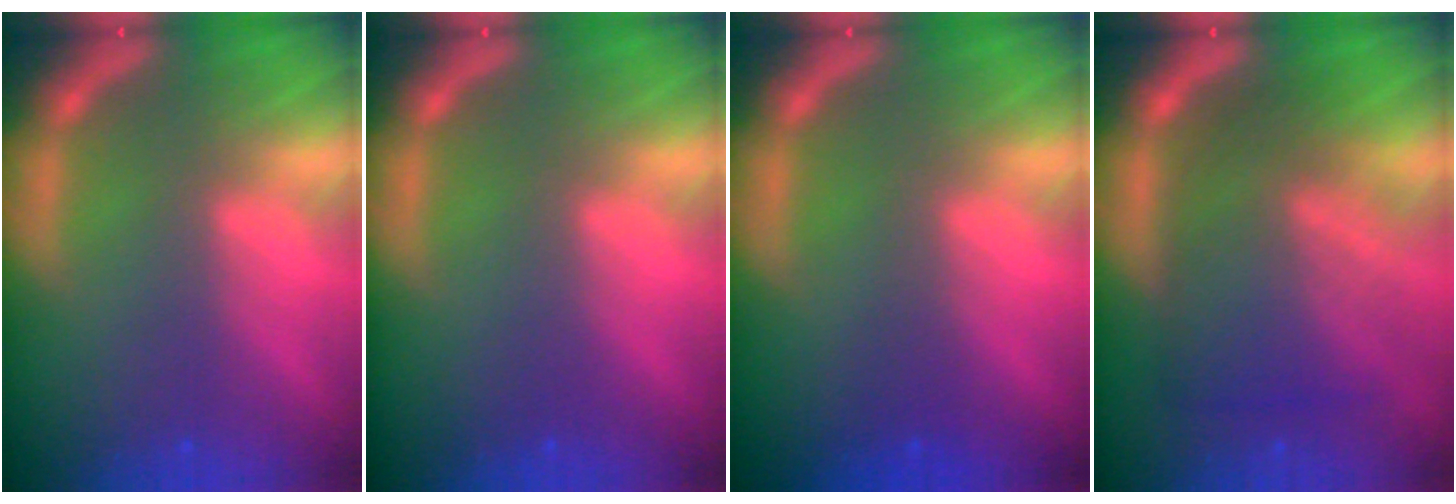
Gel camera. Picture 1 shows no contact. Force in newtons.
{"total": 0.0}
{"total": 1.0}
{"total": 9.1}